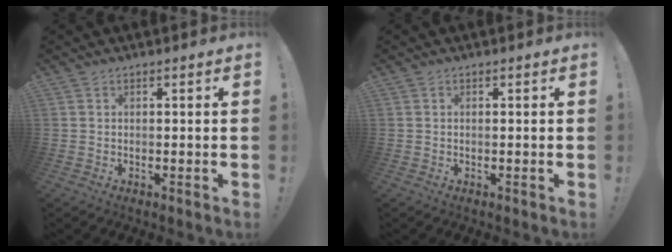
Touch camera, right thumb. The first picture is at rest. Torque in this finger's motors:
{"motor_torque": [-0.25, 0.39, -0.20, 0.25, 0.00]}